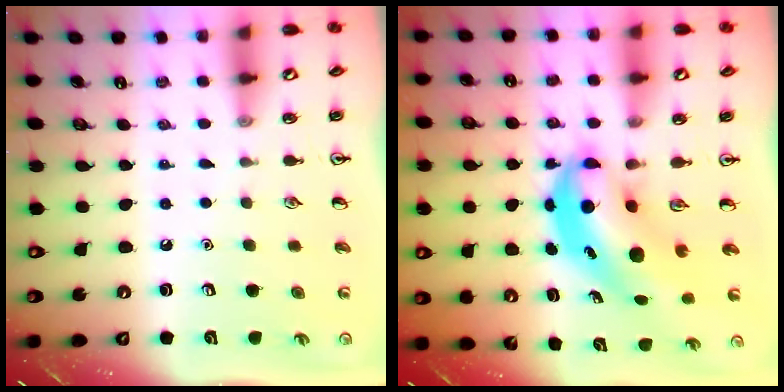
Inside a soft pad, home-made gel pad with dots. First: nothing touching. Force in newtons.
{"total": 7.3, "press": 7.1, "slide": 1.8}